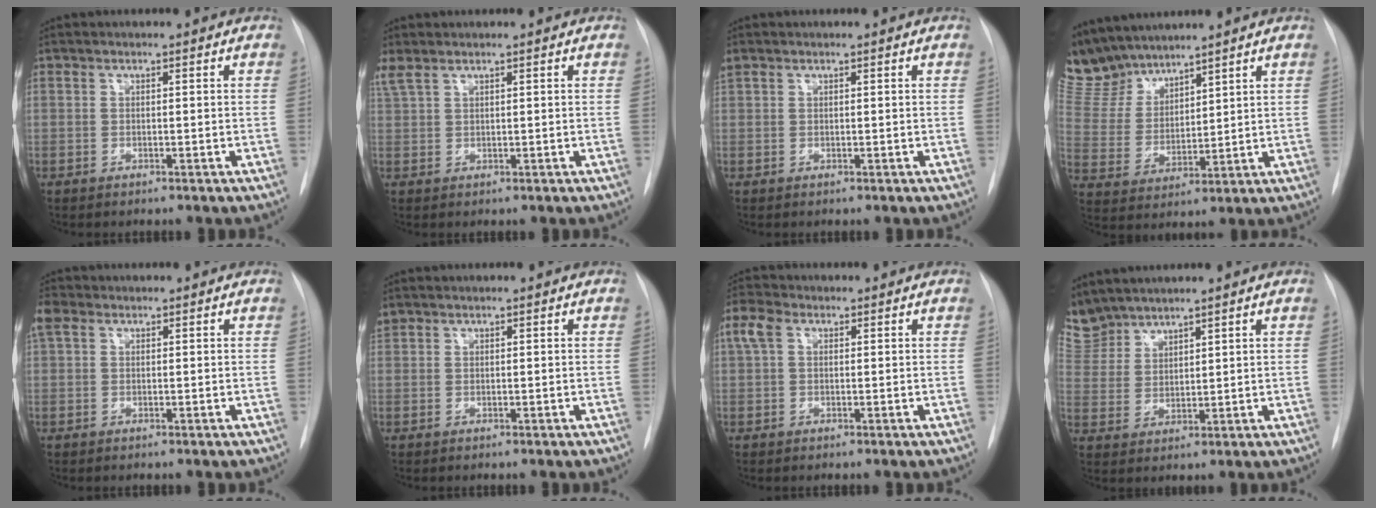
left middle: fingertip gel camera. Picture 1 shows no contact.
{"total": 2.2, "force": [1.8, 0.5, 1.1], "torque": [-0.040, 0.019, 0.049]}
{"total": 0.8, "force": [0.7, 0.5, 0.1], "torque": [-0.010, 0.019, 0.018]}
{"total": 10.4, "force": [9.9, 2.8, 1.8], "torque": [-0.052, 0.003, 0.214]}
{"total": 2.1, "force": [1.1, 1.5, 1.1], "torque": [-0.033, 0.024, 0.023]}
{"total": 1.3, "force": [1.0, 0.9, 0.0], "torque": [-0.004, 0.017, 0.021]}
{"total": 3.4, "force": [1.2, 2.2, 2.3], "torque": [-0.066, 0.025, 0.024]}
{"total": 6.9, "force": [6.6, 1.8, -0.2], "torque": [-0.003, 0.004, 0.149]}